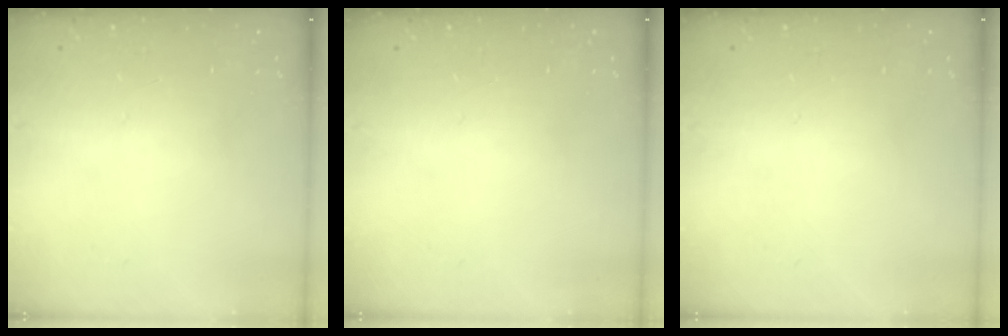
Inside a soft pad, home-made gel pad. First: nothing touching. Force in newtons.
{"total": 0.0}
{"total": 0.0}